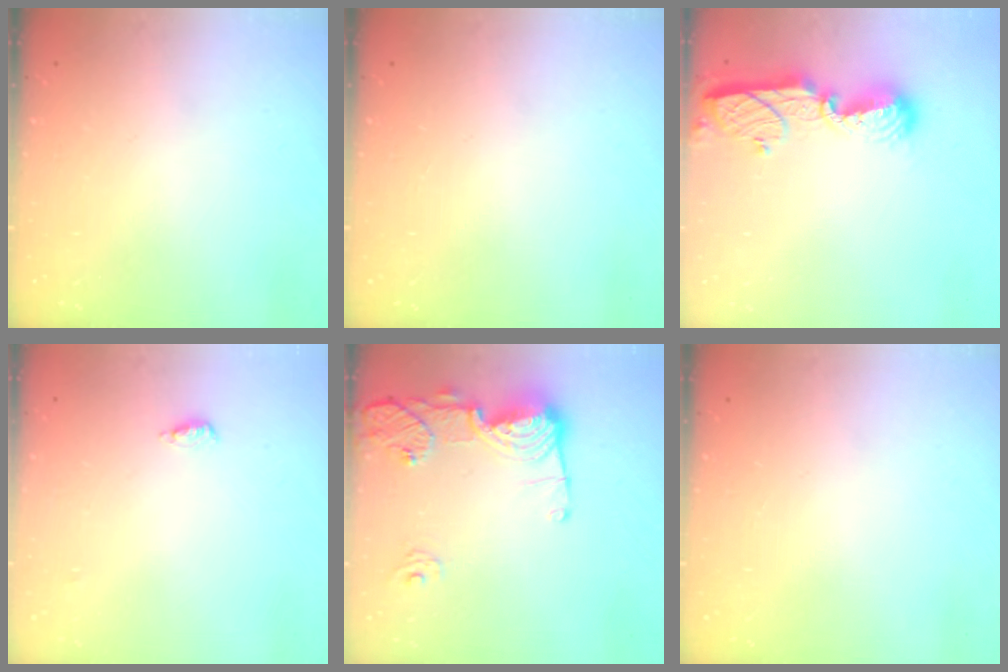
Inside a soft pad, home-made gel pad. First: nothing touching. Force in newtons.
{"total": 0.0}
{"total": 10.0, "press": 10.0, "slide": 0.9}
{"total": 4.0, "press": 3.9, "slide": 1.1}
{"total": 15.9, "press": 15.9, "slide": 1.5}
{"total": 0.0}